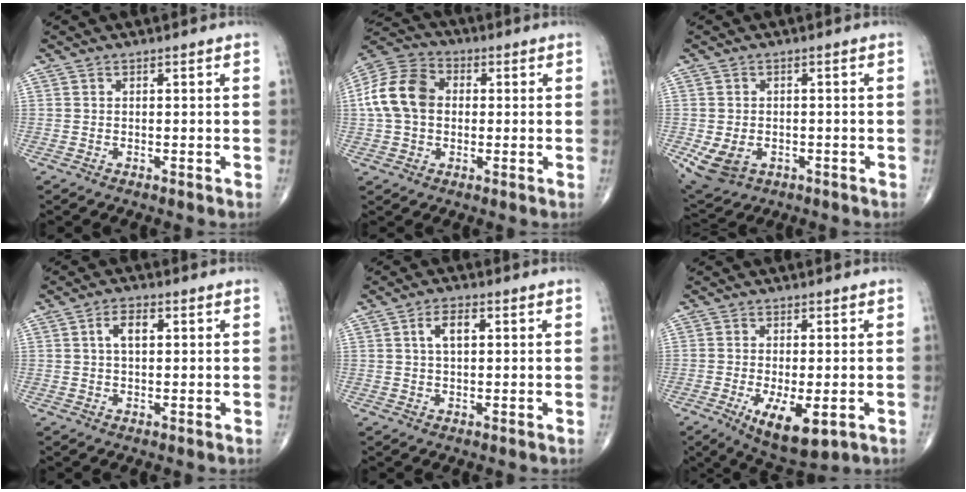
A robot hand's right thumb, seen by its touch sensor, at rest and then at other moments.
{"total": 12.5, "force": [0.7, 9.4, 8.2], "torque": [-0.154, 0.029, 0.005]}
{"total": 6.7, "force": [-2.1, 4.9, 4.1], "torque": [-0.075, 0.003, -0.023]}
{"total": 4.2, "force": [1.1, 2.2, 3.4], "torque": [-0.060, 0.006, 0.017]}
{"total": 4.4, "force": [1.2, 2.2, 3.6], "torque": [-0.064, 0.005, 0.020]}
{"total": 9.6, "force": [-3.2, 3.7, 8.2], "torque": [-0.134, -0.015, -0.043]}